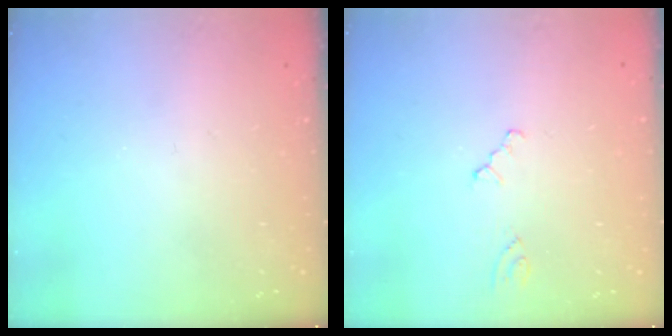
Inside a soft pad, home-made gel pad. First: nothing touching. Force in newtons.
{"total": 0.9, "press": 0.9, "slide": 0.2}